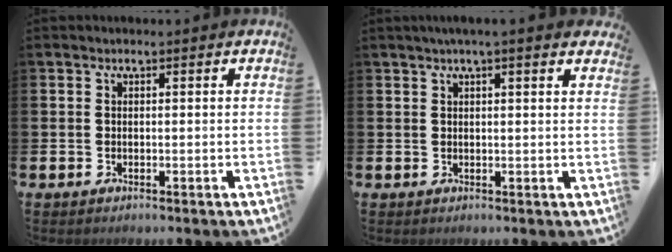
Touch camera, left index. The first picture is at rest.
{"total": 2.2, "force": [1.9, -0.2, 1.0], "torque": [-0.018, -0.004, 0.034]}